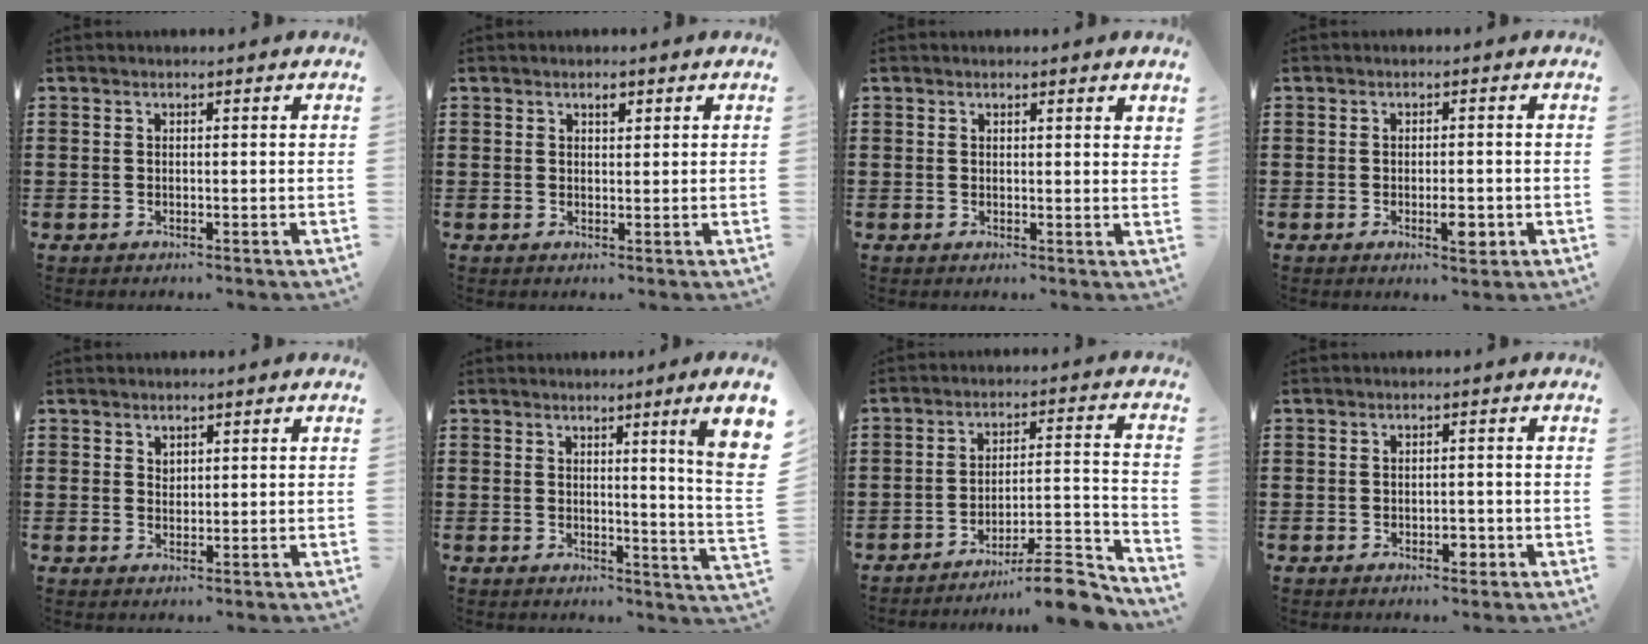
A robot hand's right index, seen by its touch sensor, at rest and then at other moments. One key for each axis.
{"total": 1.3, "fx": 0.7, "fy": 0.6, "fz": 0.8, "tx": -0.019, "ty": 0.004, "tz": 0.013}
{"total": 0.8, "fx": 0.7, "fy": 0.1, "fz": 0.3, "tx": -0.008, "ty": 0.000, "tz": 0.013}
{"total": 3.2, "fx": -1.2, "fy": 1.0, "fz": 2.8, "tx": -0.046, "ty": 0.001, "tz": -0.019}
{"total": 1.3, "fx": 1.0, "fy": 0.7, "fz": 0.2, "tx": -0.005, "ty": 0.001, "tz": 0.021}
{"total": 5.7, "fx": 2.4, "fy": -1.0, "fz": 5.1, "tx": -0.079, "ty": -0.027, "tz": 0.031}
{"total": 9.7, "fx": -8.5, "fy": 0.9, "fz": 4.7, "tx": -0.062, "ty": 0.020, "tz": -0.160}
{"total": 1.8, "fx": -1.0, "fy": 0.9, "fz": 1.2, "tx": -0.024, "ty": 0.000, "tz": -0.020}